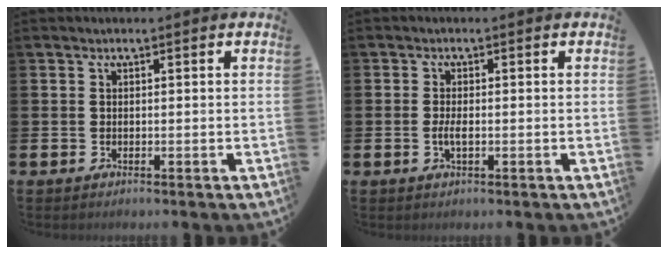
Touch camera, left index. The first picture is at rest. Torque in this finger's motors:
{"motor_torque": [0.44, 0.03, 0.06, 0.10]}